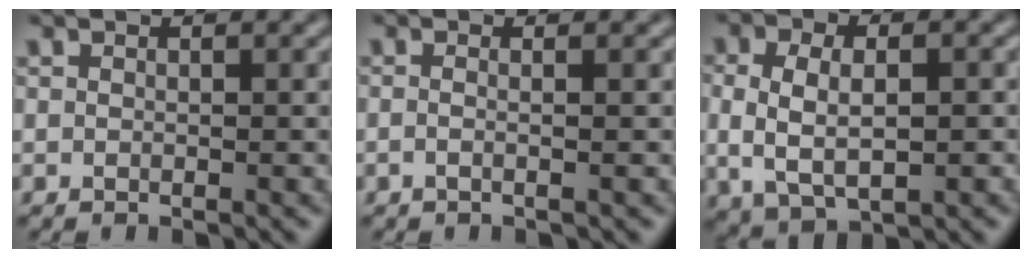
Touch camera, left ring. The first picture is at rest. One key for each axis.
{"total": 2.4, "fx": 0.4, "fy": 1.3, "fz": 2.0, "tx": -0.009, "ty": -0.002, "tz": -0.023}
{"total": 5.7, "fx": -0.5, "fy": 3.4, "fz": 4.5, "tx": -0.093, "ty": -0.008, "tz": 0.005}